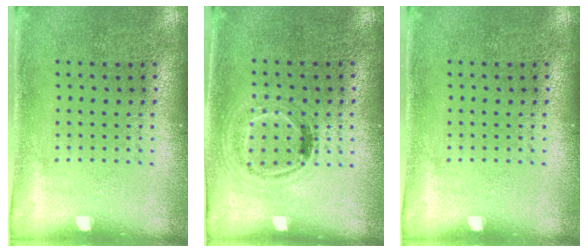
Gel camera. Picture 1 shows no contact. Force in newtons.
{"total": 0.9, "press": 0.9, "slide": 0.3}
{"total": 0.0}